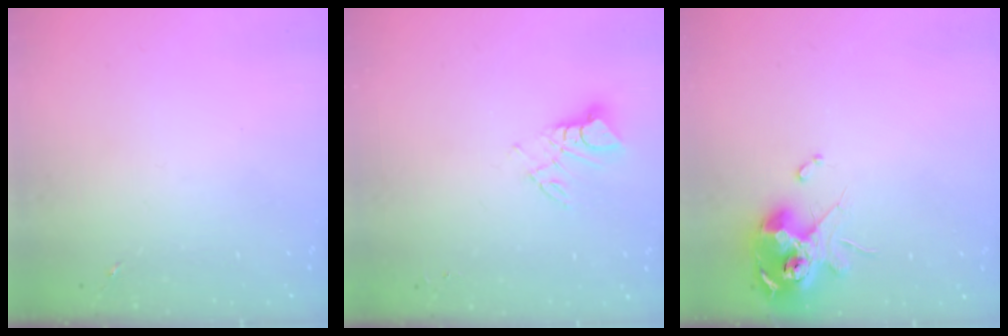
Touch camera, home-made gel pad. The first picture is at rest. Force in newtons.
{"total": 6.2, "press": 6.1, "slide": 0.4}
{"total": 13.2, "press": 13.1, "slide": 1.8}